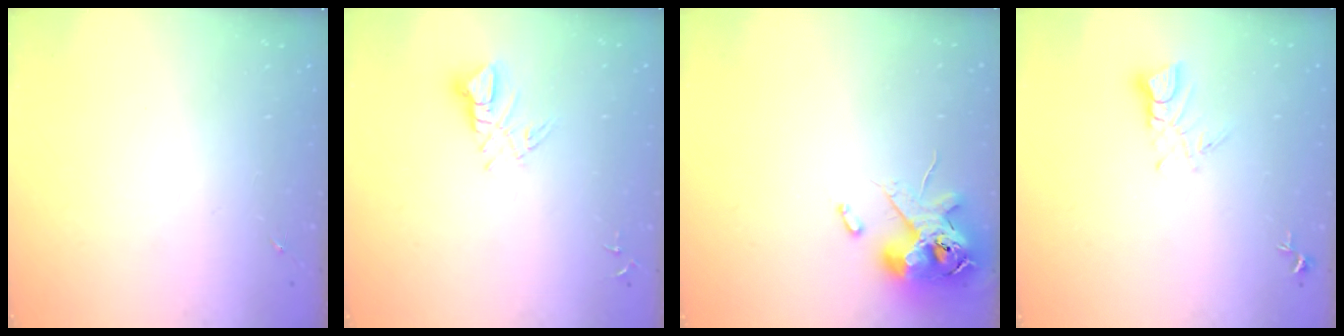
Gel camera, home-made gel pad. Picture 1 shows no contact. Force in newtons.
{"total": 7.1, "press": 7.1, "slide": 0.7}
{"total": 12.9, "press": 12.7, "slide": 2.2}
{"total": 5.0, "press": 5.0, "slide": 0.3}